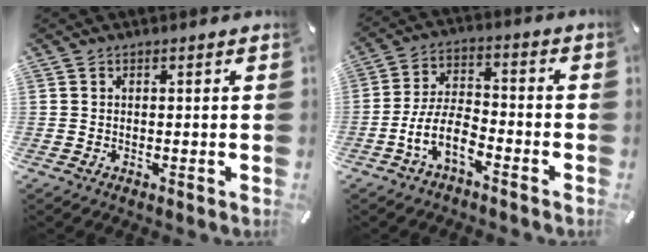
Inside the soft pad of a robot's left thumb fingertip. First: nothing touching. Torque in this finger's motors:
{"motor_torque": [0.11, 2.69, 0.74, 0.14, 0.39]}